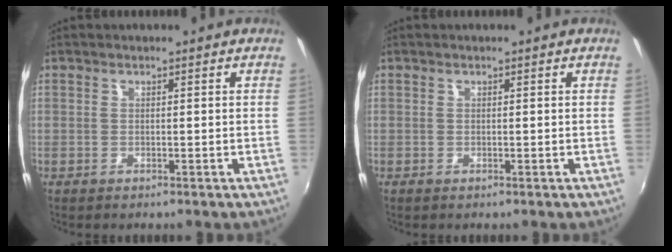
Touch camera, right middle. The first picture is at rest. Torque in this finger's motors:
{"motor_torque": [0.24, -0.19, 0.05, 0.00]}